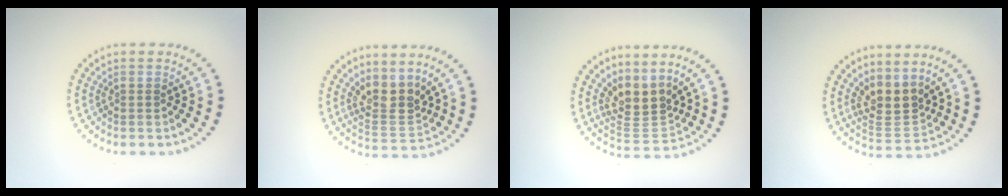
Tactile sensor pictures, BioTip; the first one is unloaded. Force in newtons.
{"total": 3.4, "press": 2.5, "slide": 2.2}
{"total": 3.6, "press": 2.5, "slide": 2.6}
{"total": 3.4, "press": 2.8, "slide": 1.9}